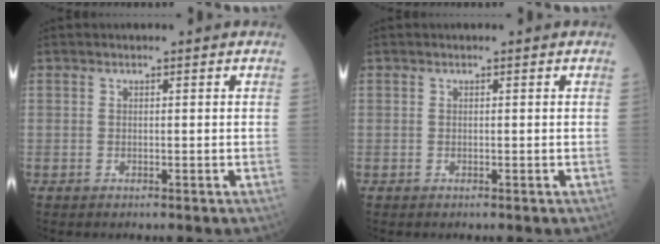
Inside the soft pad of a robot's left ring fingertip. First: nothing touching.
{"total": 0.0}